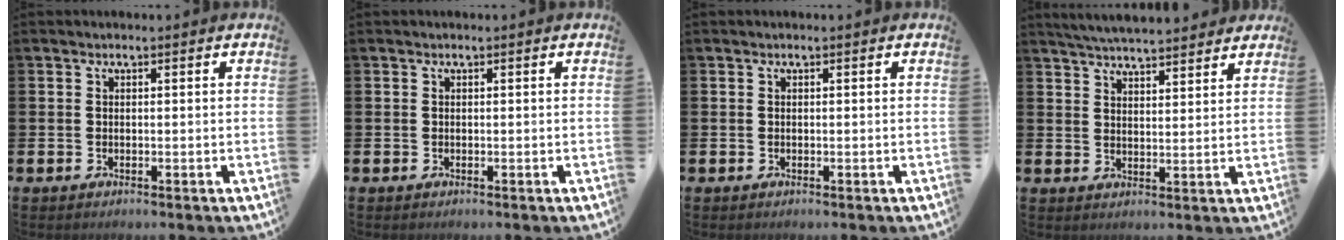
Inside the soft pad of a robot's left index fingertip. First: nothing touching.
{"total": 0.0}
{"total": 0.0}
{"total": 5.3, "force": [5.2, 0.6, 0.8], "torque": [-0.025, -0.024, 0.093]}